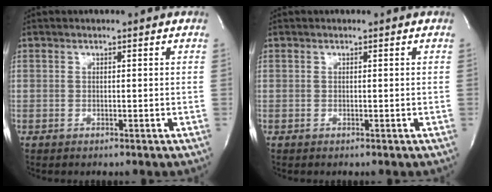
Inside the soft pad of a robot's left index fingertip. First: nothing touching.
{"total": 0.0}